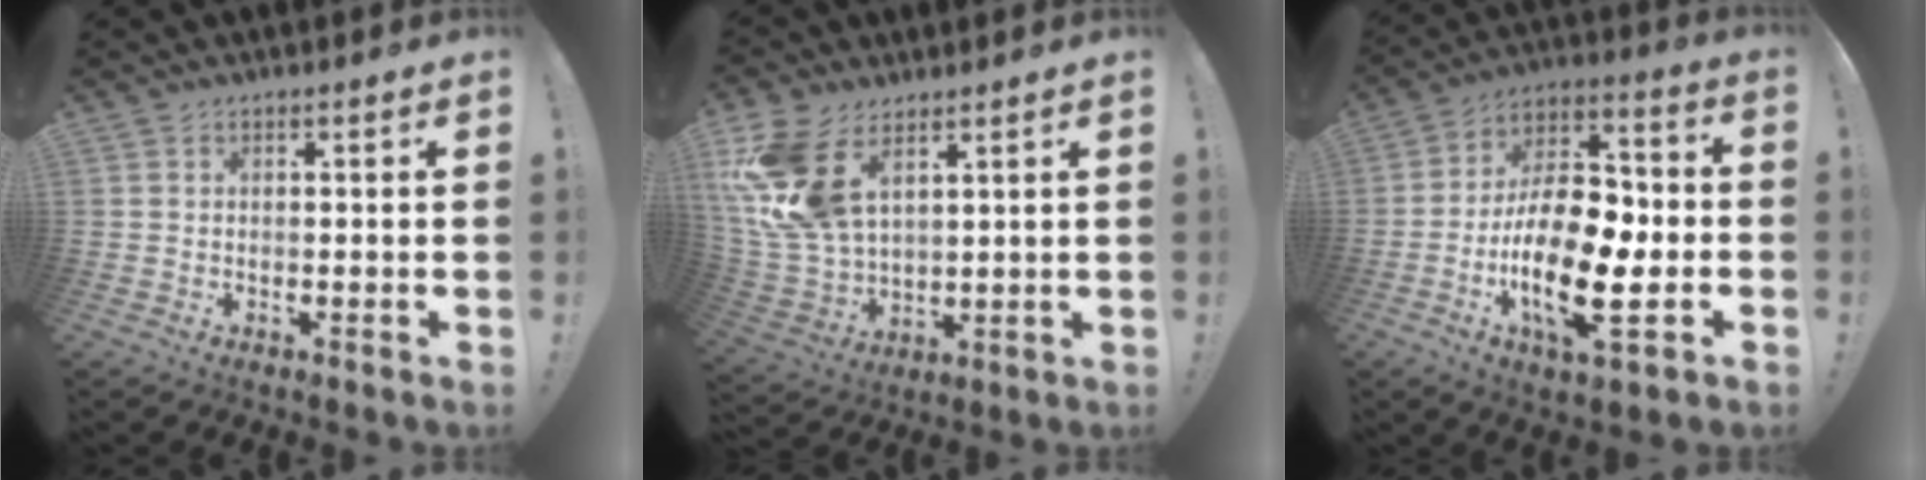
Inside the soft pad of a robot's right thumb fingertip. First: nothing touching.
{"total": 16.1, "force": [7.6, 9.4, 10.7], "torque": [-0.222, -0.040, 0.148]}
{"total": 22.5, "force": [-6.3, 10.6, 18.8], "torque": [-0.358, 0.027, -0.100]}